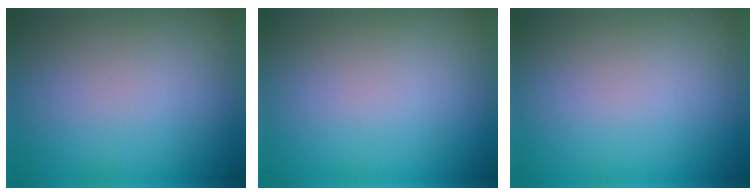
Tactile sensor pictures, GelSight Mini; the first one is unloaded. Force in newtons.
{"total": 0.0}
{"total": 0.0}